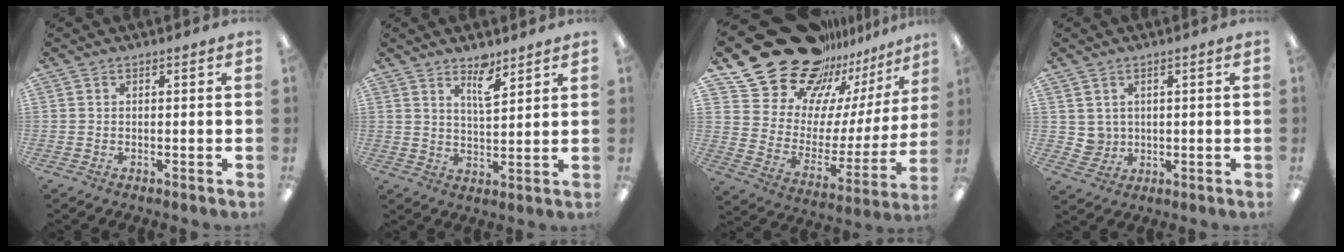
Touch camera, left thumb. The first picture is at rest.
{"total": 6.4, "force": [4.6, 2.1, 3.9], "torque": [-0.056, -0.027, 0.076]}
{"total": 26.1, "force": [21.0, 12.9, 8.6], "torque": [-0.148, -0.152, 0.392]}
{"total": 3.6, "force": [2.1, 3.0, 0.0], "torque": [-0.005, -0.008, 0.039]}